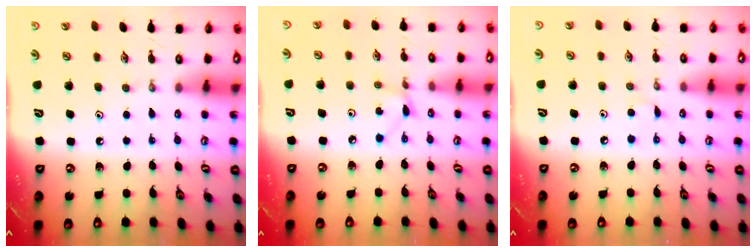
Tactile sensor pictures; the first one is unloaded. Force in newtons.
{"total": 1.9, "press": 1.9, "slide": 0.1}
{"total": 2.7, "press": 2.7, "slide": 0.4}